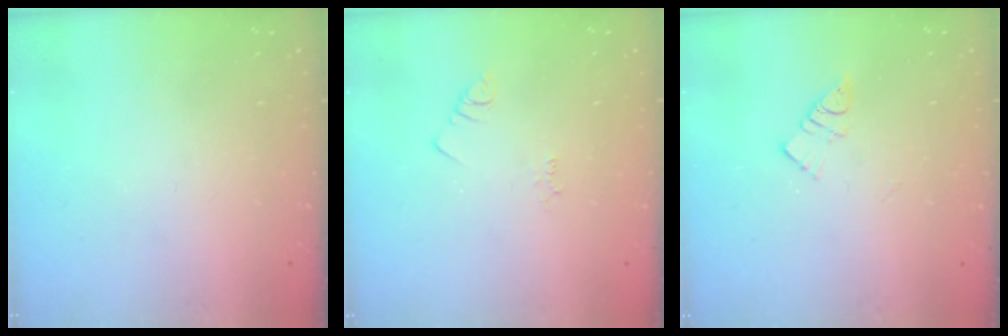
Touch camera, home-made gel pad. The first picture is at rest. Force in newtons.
{"total": 2.2, "press": 2.1, "slide": 0.4}
{"total": 5.6, "press": 5.6, "slide": 0.2}